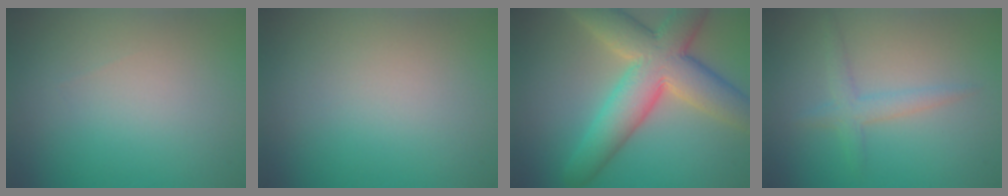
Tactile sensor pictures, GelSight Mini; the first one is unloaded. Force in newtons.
{"total": 0.0}
{"total": 9.5, "press": 9.5, "slide": 0.7}
{"total": 2.0, "press": 2.0, "slide": 0.1}